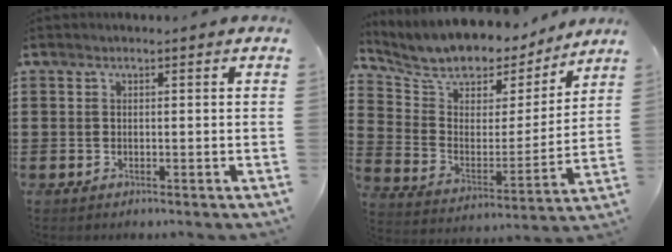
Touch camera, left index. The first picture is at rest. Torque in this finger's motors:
{"motor_torque": [1.07, -1.07, 0.63, 0.16]}